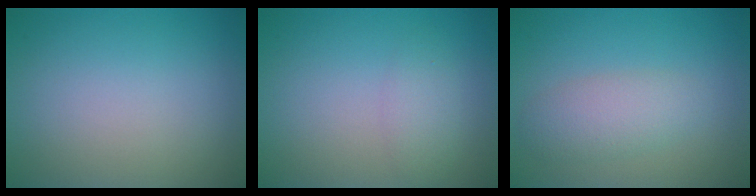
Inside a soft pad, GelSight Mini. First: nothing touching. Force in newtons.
{"total": 1.7, "press": 1.7, "slide": 0.1}
{"total": 3.0, "press": 3.0, "slide": 0.1}